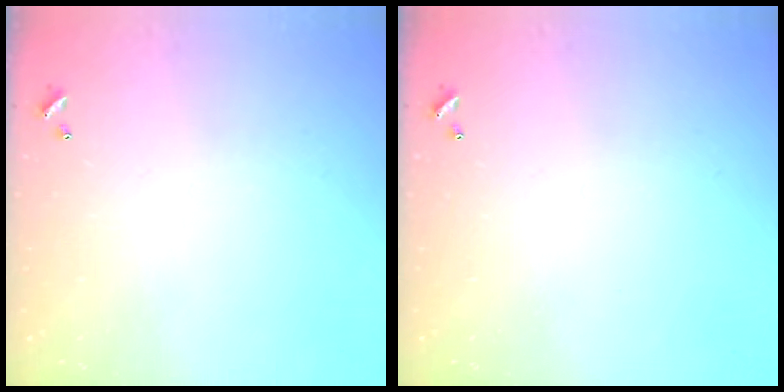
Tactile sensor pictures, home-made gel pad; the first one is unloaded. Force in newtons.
{"total": 0.0}